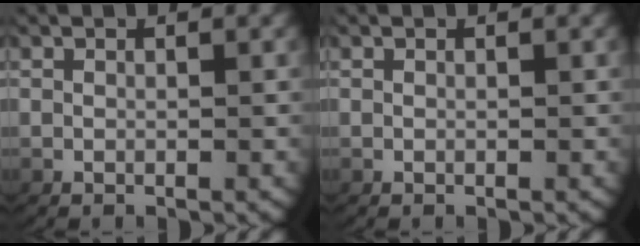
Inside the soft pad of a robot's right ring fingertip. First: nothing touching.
{"total": 0.0}